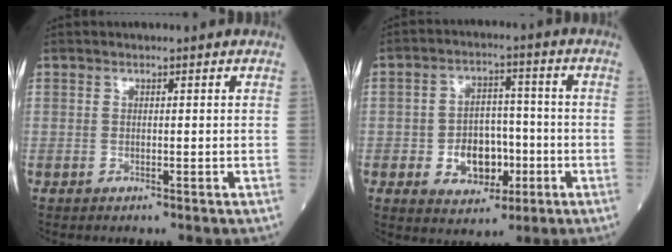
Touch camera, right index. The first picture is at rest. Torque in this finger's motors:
{"motor_torque": [0.30, 0.04, 0.17, 0.04]}